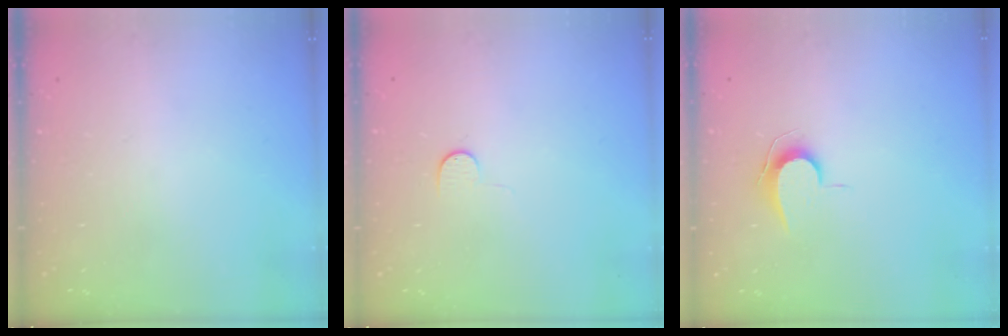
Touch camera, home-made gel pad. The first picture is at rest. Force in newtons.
{"total": 4.9, "press": 4.9, "slide": 0.5}
{"total": 6.9, "press": 6.8, "slide": 0.7}